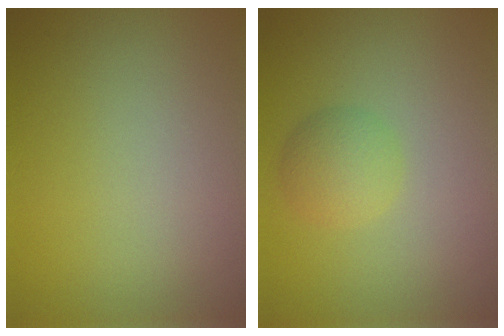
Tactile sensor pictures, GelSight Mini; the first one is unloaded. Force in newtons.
{"total": 2.2, "press": 2.2, "slide": 0.0}